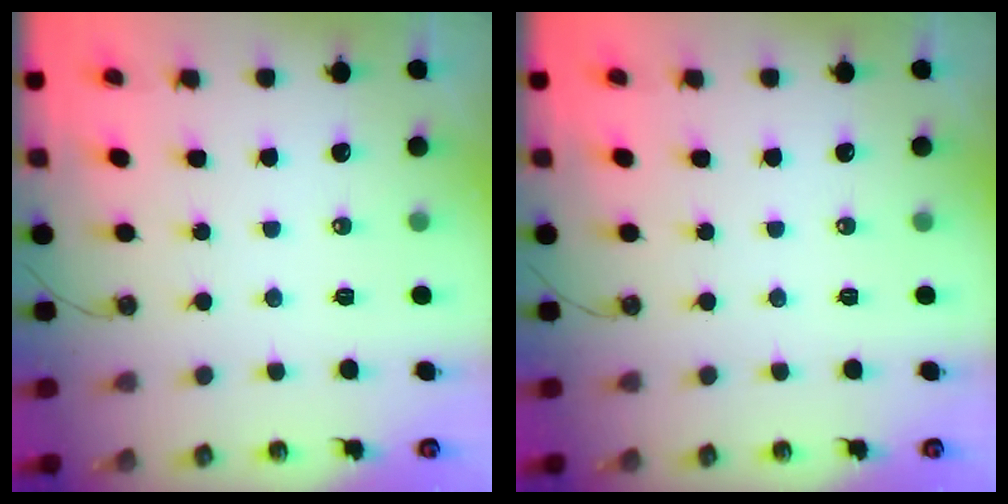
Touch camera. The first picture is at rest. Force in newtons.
{"total": 0.0}